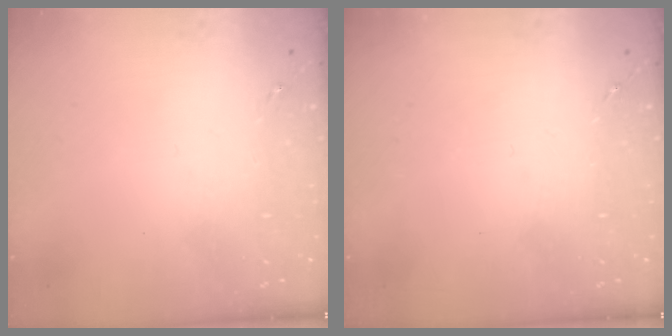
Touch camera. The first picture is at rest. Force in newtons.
{"total": 0.0}